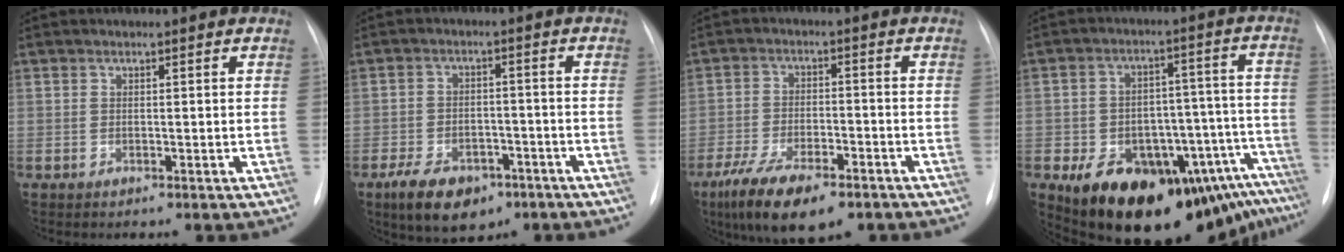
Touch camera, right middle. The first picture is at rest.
{"total": 9.8, "force": [-6.1, 5.4, 5.4], "torque": [-0.092, 0.001, -0.092]}
{"total": 11.8, "force": [-7.8, 3.9, 7.9], "torque": [-0.141, -0.017, -0.130]}
{"total": 20.9, "force": [-13.8, 8.1, 13.4], "torque": [-0.115, 0.046, -0.176]}